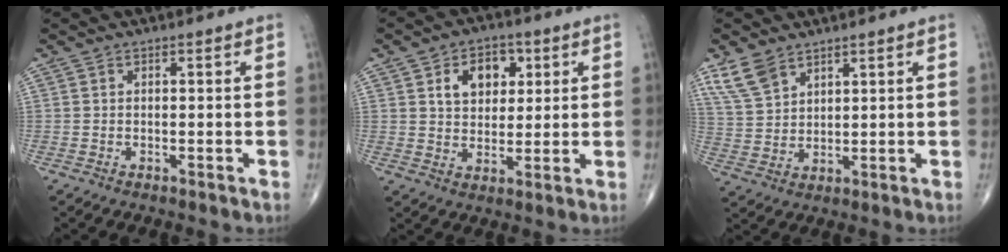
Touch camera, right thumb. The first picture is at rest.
{"total": 9.0, "force": [3.2, 6.5, 5.4], "torque": [-0.045, -0.009, 0.050]}
{"total": 6.7, "force": [4.7, 3.7, 3.1], "torque": [-0.055, -0.015, 0.104]}